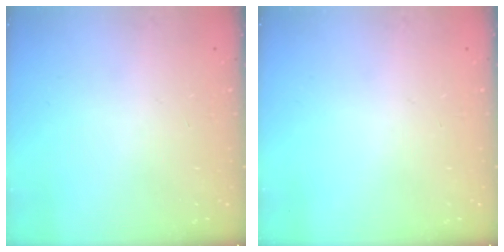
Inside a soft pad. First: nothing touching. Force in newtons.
{"total": 0.0}